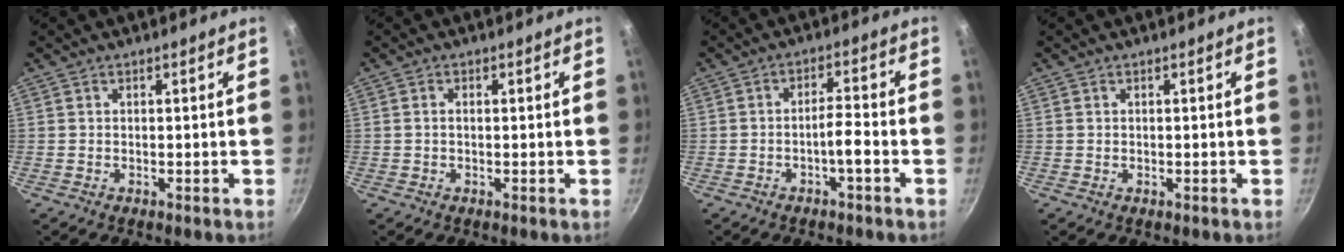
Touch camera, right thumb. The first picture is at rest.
{"total": 1.1, "force": [0.0, 0.6, 0.9], "torque": [-0.018, 0.003, -0.001]}
{"total": 3.7, "force": [-1.9, 0.6, 3.1], "torque": [-0.058, 0.023, -0.032]}
{"total": 0.0}